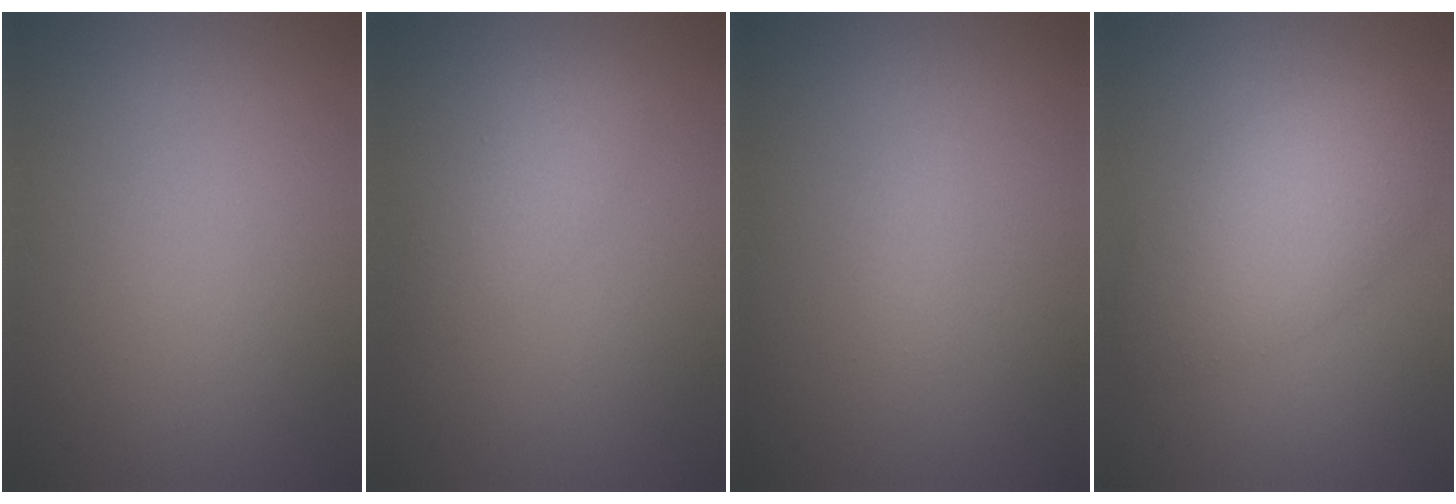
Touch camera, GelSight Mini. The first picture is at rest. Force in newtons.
{"total": 2.2, "press": 2.2, "slide": 0.1}
{"total": 0.9, "press": 0.9, "slide": 0.0}
{"total": 5.4, "press": 5.4, "slide": 0.3}